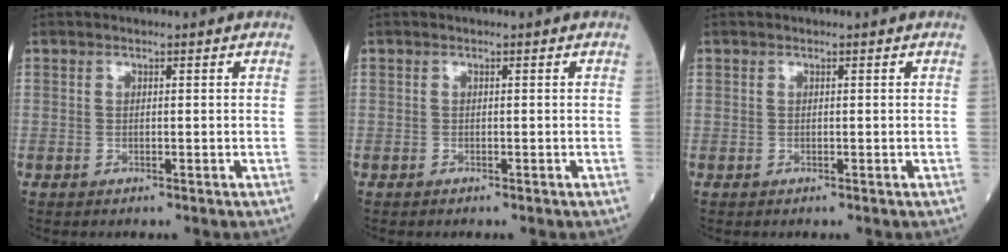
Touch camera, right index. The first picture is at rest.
{"total": 0.0}
{"total": 0.0}